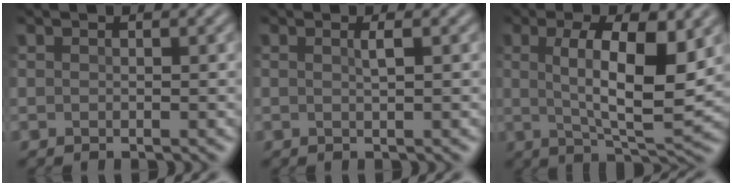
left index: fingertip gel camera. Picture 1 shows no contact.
{"total": 0.9, "force": [0.1, 0.2, 0.9], "torque": [-0.015, 0.002, -0.003]}
{"total": 8.9, "force": [1.2, 2.9, 8.3], "torque": [-0.135, -0.006, 0.019]}